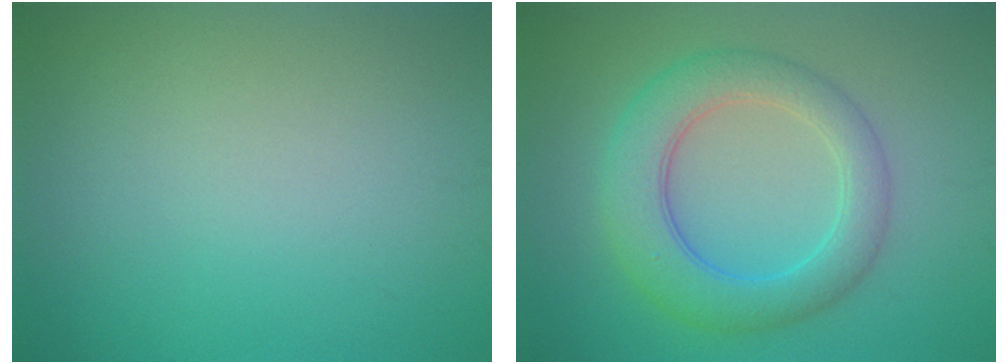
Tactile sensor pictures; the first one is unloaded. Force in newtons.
{"total": 5.9, "press": 5.9, "slide": 0.2}